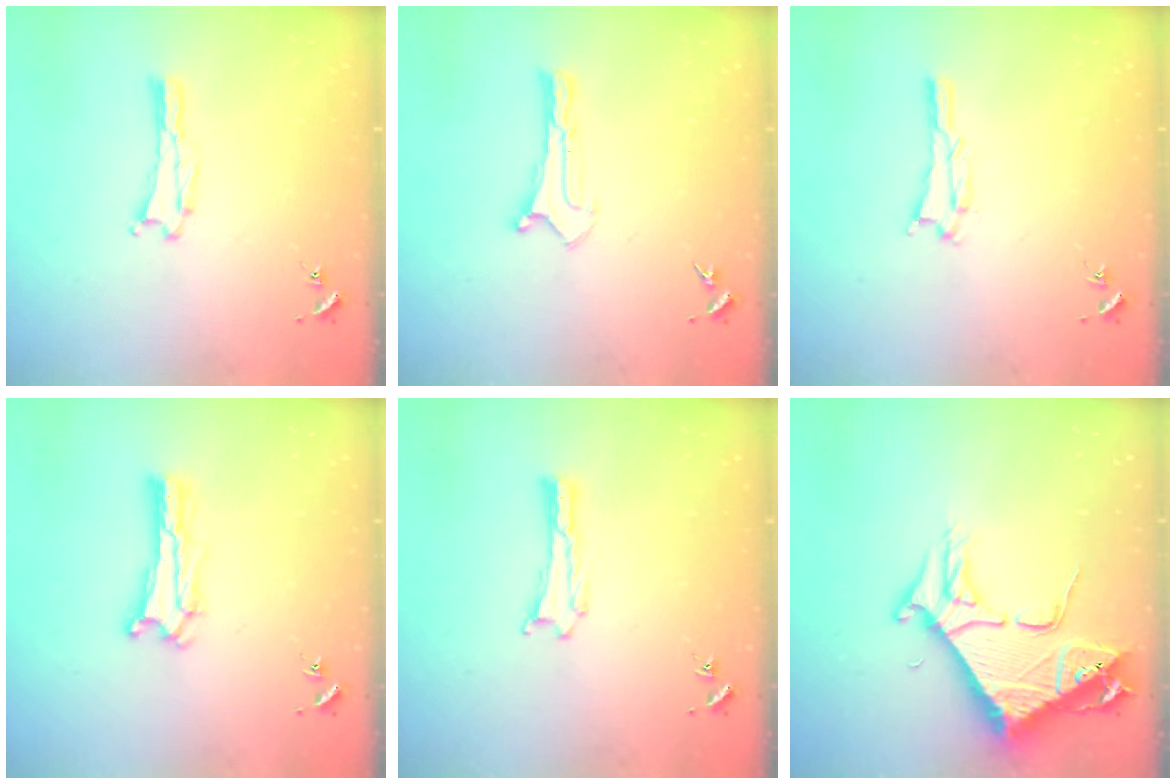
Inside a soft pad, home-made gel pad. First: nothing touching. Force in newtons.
{"total": 0.0}
{"total": 1.1, "press": 1.1, "slide": 0.1}
{"total": 0.7, "press": 0.6, "slide": 0.2}
{"total": 0.0}
{"total": 8.8, "press": 8.7, "slide": 1.1}